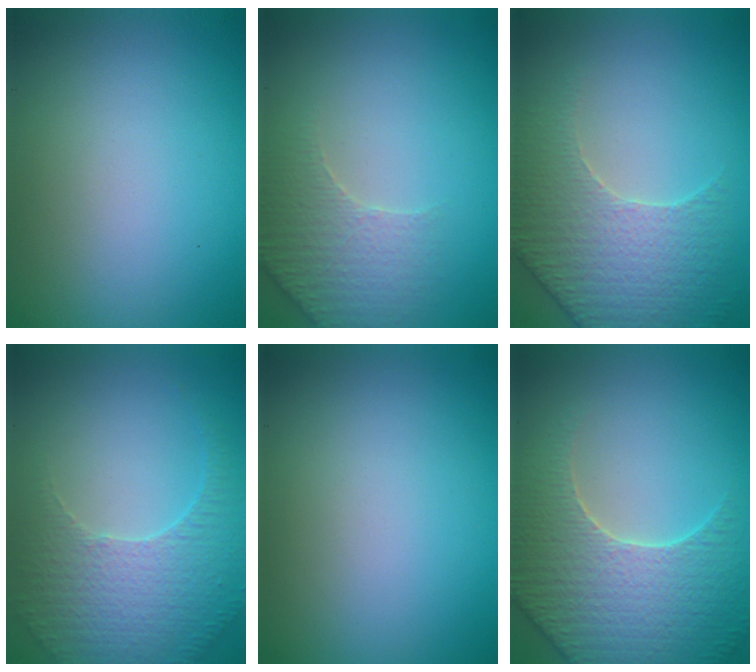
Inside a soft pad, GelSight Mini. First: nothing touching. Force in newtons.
{"total": 3.7, "press": 3.6, "slide": 1.0}
{"total": 4.4, "press": 4.3, "slide": 1.1}
{"total": 4.0, "press": 3.4, "slide": 2.2}
{"total": 0.0}
{"total": 5.9, "press": 5.6, "slide": 1.7}